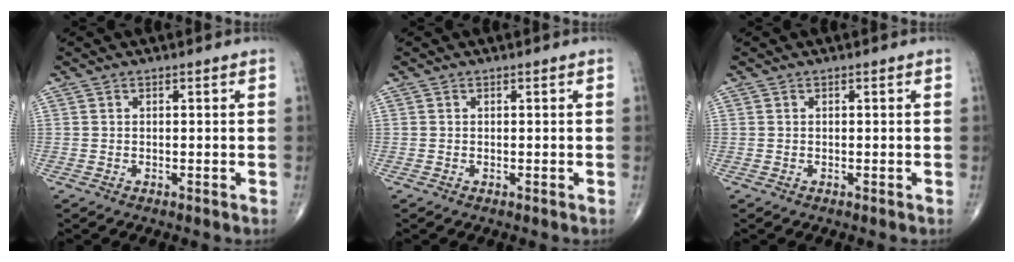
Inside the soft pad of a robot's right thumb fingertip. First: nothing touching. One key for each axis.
{"total": 0.0}
{"total": 0.0}